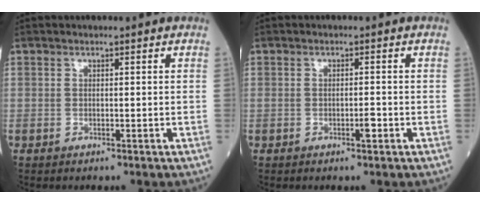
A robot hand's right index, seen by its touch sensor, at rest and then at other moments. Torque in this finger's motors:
{"motor_torque": [0.39, -0.10, 0.04, 0.06]}